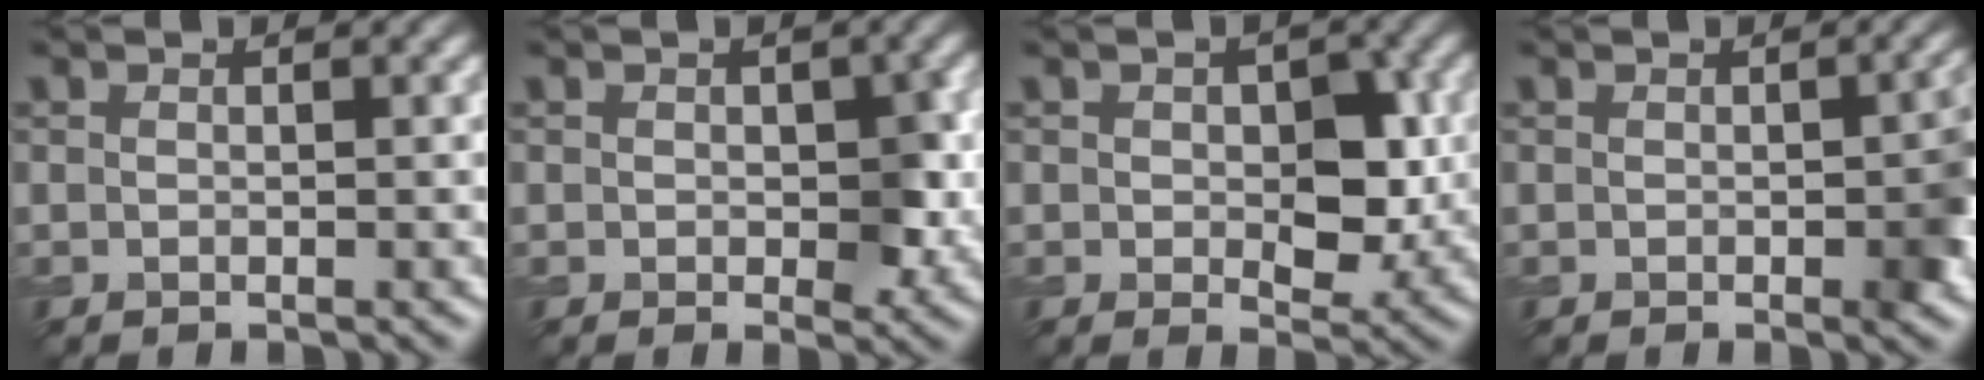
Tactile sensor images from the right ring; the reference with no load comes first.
{"total": 3.4, "force": [0.1, 1.9, 2.7], "torque": [-0.039, -0.003, 0.004]}
{"total": 5.2, "force": [0.1, 3.0, 4.2], "torque": [-0.062, -0.005, 0.007]}
{"total": 3.2, "force": [-0.6, 1.0, 3.0], "torque": [-0.037, -0.001, -0.007]}